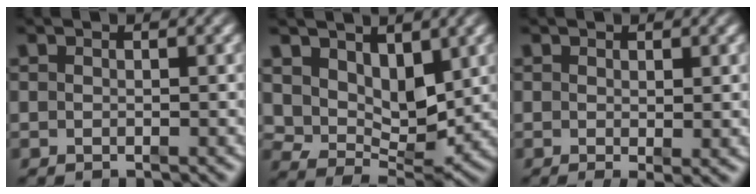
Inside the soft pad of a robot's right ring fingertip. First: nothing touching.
{"total": 5.8, "force": [2.0, 3.6, 4.1], "torque": [-0.069, -0.031, 0.042]}
{"total": 1.0, "force": [0.1, -0.3, 0.9], "torque": [-0.007, -0.007, 0.006]}